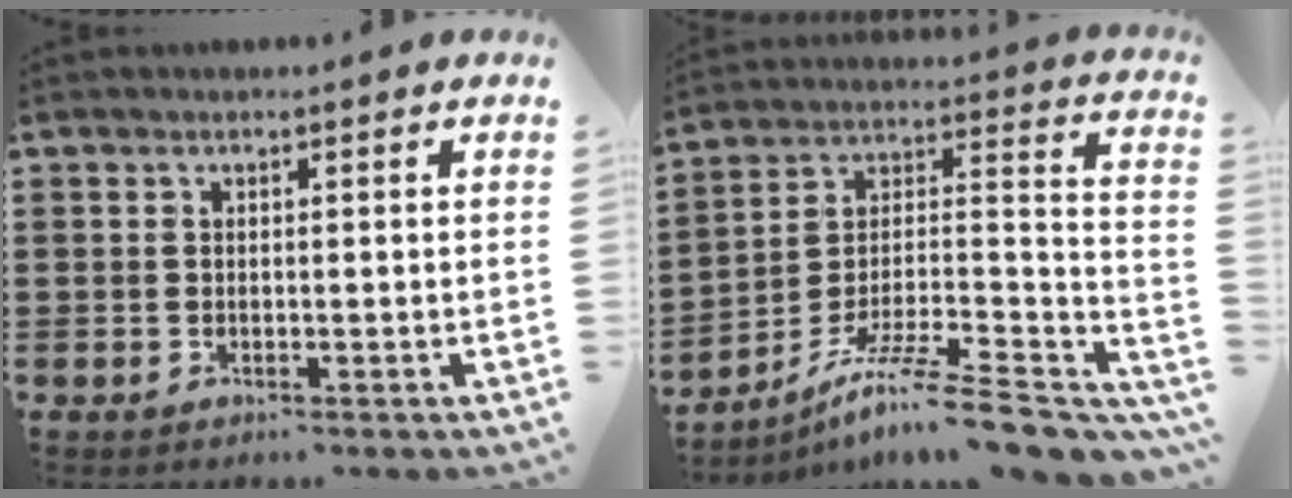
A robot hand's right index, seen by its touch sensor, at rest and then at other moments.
{"total": 11.6, "force": [-8.8, 1.5, 7.5], "torque": [-0.114, 0.016, -0.158]}